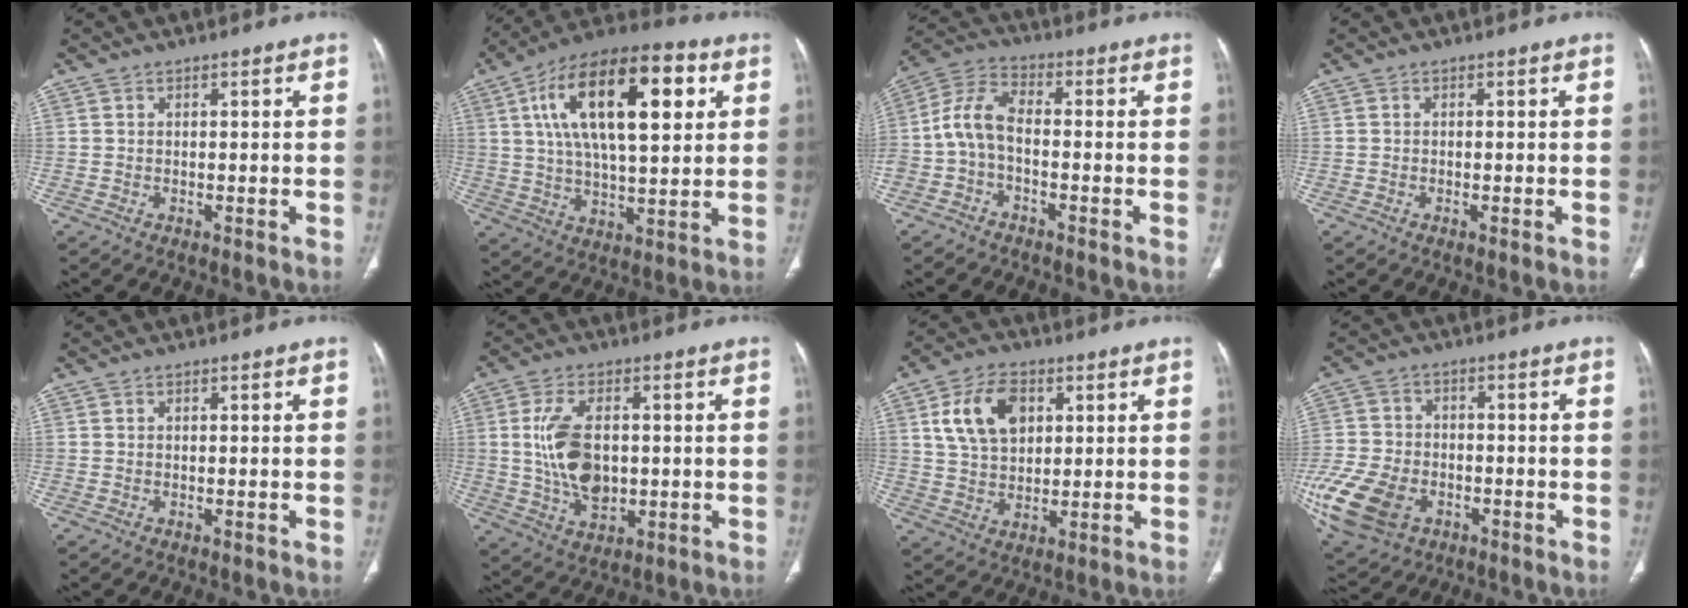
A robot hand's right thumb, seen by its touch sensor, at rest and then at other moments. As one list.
[{"total": 23.7, "force": [7.2, 10.2, 20.1], "torque": [-0.331, 0.007, 0.113]}, {"total": 7.7, "force": [-1.9, 3.9, 6.4], "torque": [-0.138, 0.034, -0.050]}, {"total": 0.7, "force": [-0.3, 0.1, 0.7], "torque": [-0.015, -0.002, -0.005]}, {"total": 0.0}, {"total": 11.4, "force": [0.6, 6.7, 9.2], "torque": [-0.172, -0.004, 0.021]}, {"total": 11.3, "force": [3.7, 7.5, 7.7], "torque": [-0.123, -0.004, 0.069]}, {"total": 16.7, "force": [-6.5, 11.5, 10.3], "torque": [-0.240, 0.001, -0.111]}]